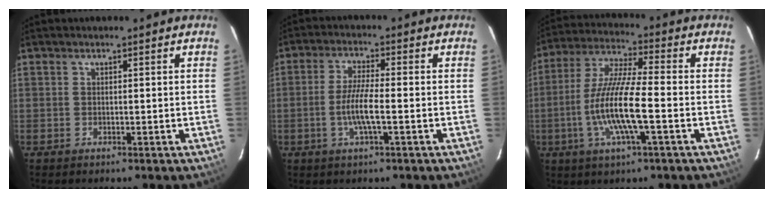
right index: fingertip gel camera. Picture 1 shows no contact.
{"total": 6.1, "force": [-1.7, 0.5, 5.8], "torque": [-0.117, -0.001, -0.035]}
{"total": 13.0, "force": [-3.6, 1.5, 12.4], "torque": [-0.253, -0.003, -0.071]}